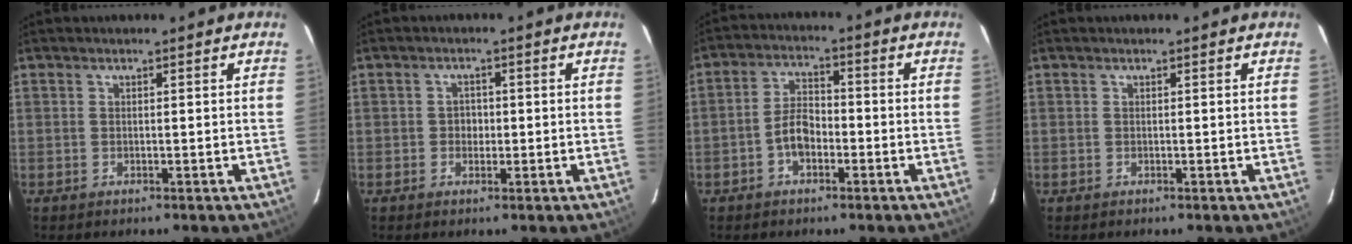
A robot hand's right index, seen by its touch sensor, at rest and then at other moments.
{"total": 2.1, "force": [-0.4, 1.9, 0.7], "torque": [-0.009, 0.006, -0.007]}
{"total": 5.3, "force": [-2.2, 3.0, 3.8], "torque": [-0.076, 0.015, -0.040]}
{"total": 0.0}